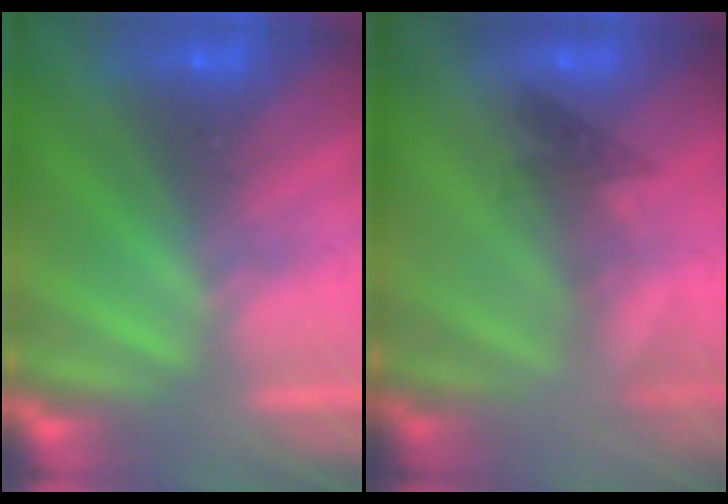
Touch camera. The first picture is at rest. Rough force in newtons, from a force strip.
{"total": 2.2}